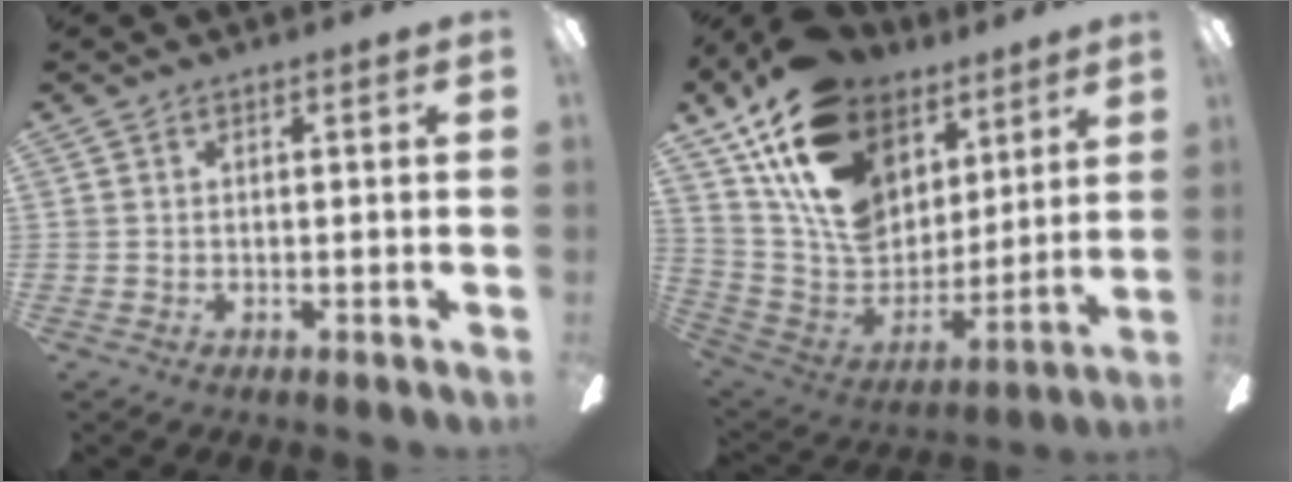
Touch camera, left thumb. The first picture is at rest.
{"total": 21.0, "force": [11.4, 14.1, 10.7], "torque": [-0.194, -0.062, 0.211]}